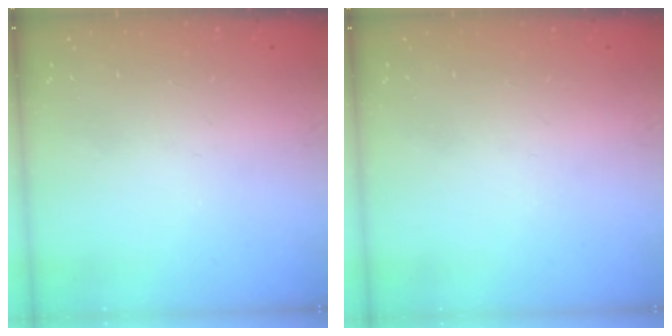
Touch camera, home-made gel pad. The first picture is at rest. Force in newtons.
{"total": 0.0}